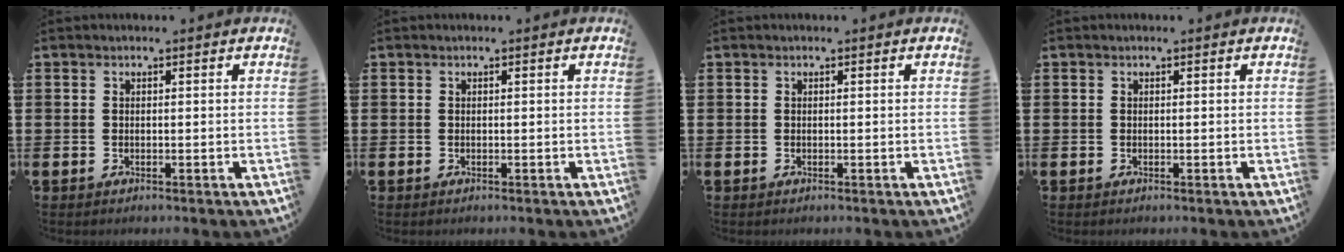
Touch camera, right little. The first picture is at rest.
{"total": 0.0}
{"total": 0.0}
{"total": 0.0}